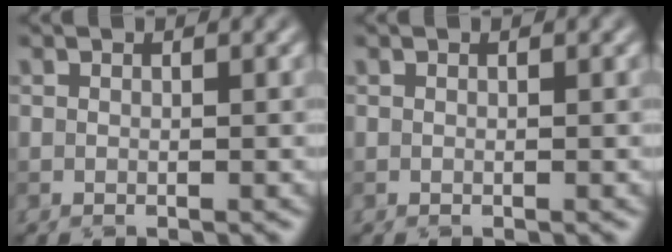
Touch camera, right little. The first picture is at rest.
{"total": 0.0}